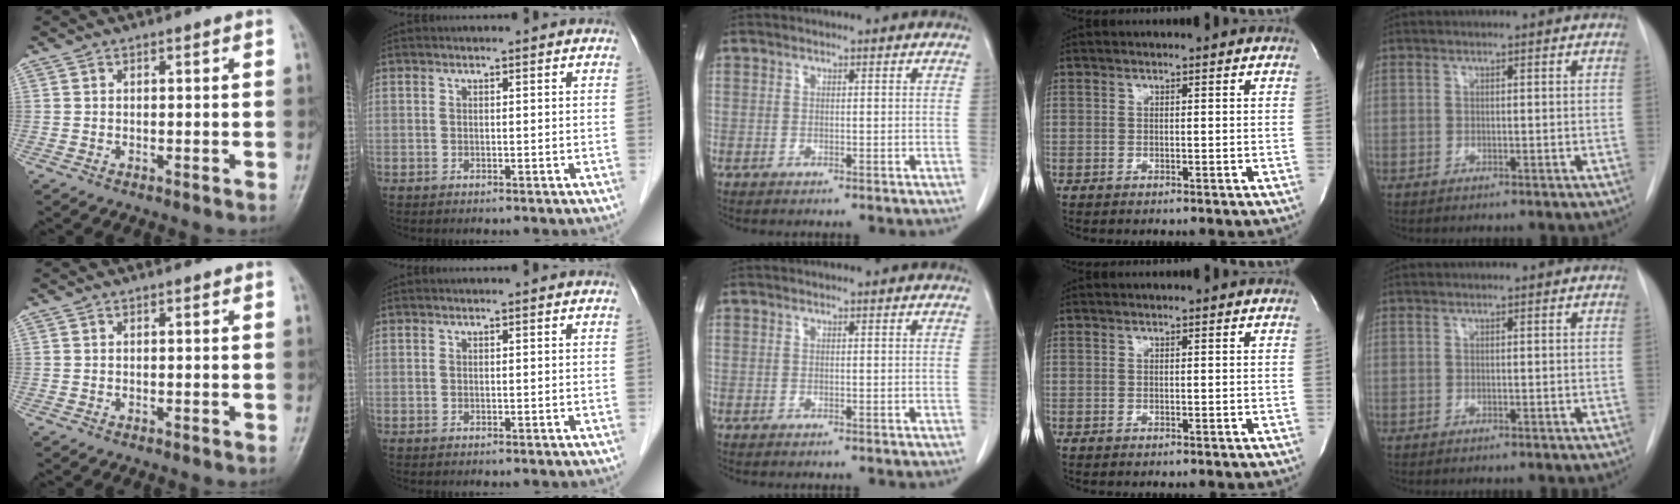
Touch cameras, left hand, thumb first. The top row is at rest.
{}